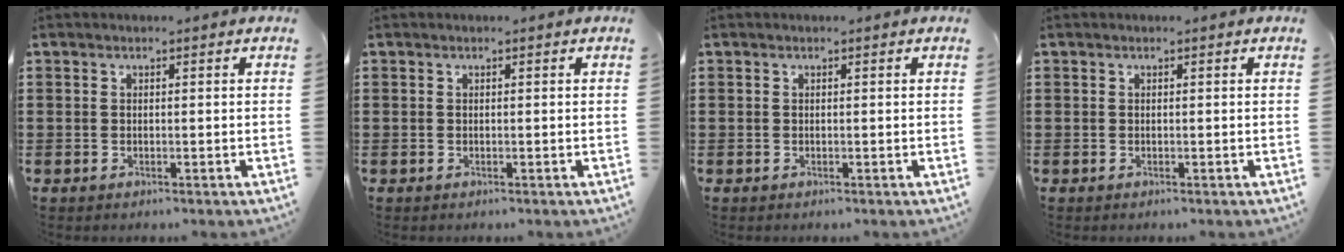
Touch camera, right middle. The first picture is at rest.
{"total": 0.0}
{"total": 0.0}
{"total": 0.0}